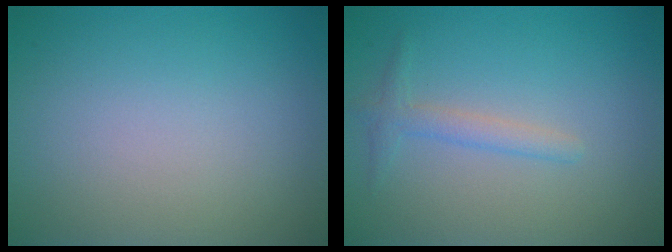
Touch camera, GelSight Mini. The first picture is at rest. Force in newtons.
{"total": 1.6, "press": 1.6, "slide": 0.1}